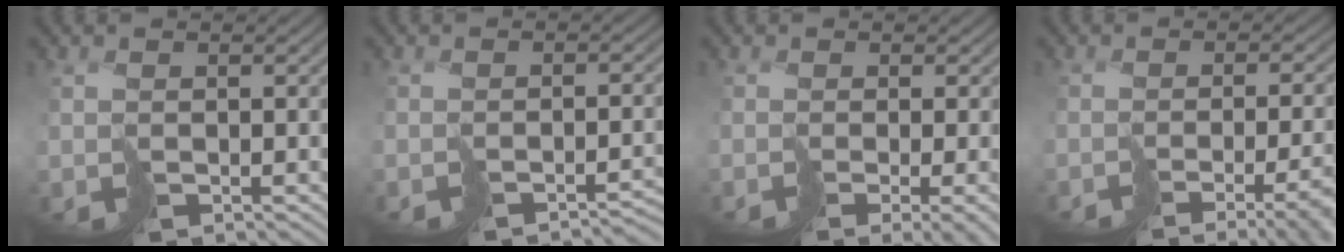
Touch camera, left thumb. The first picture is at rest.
{"total": 3.1, "force": [-2.9, 0.2, 1.3], "torque": [-0.008, -0.007, -0.039]}
{"total": 6.8, "force": [-3.1, 2.1, 5.7], "torque": [-0.076, -0.022, -0.006]}
{"total": 8.8, "force": [-5.3, 2.3, 6.6], "torque": [-0.078, -0.025, -0.043]}